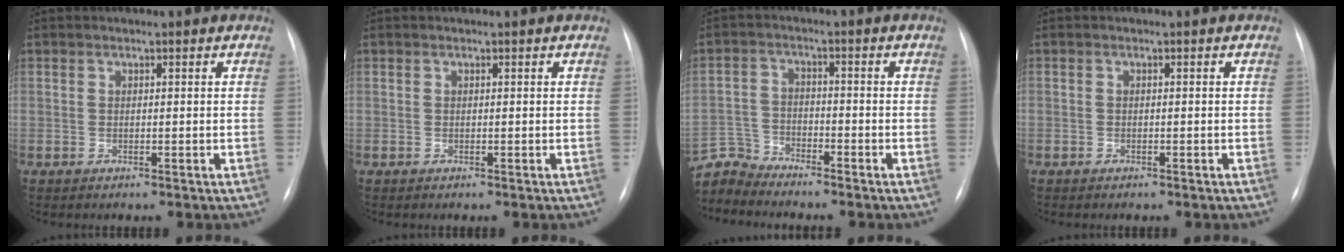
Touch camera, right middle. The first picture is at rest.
{"total": 0.0}
{"total": 5.3, "force": [-5.2, 0.2, -1.2], "torque": [0.019, 0.000, -0.101]}
{"total": 0.5, "force": [-0.4, 0.3, 0.1], "torque": [-0.005, 0.002, -0.006]}